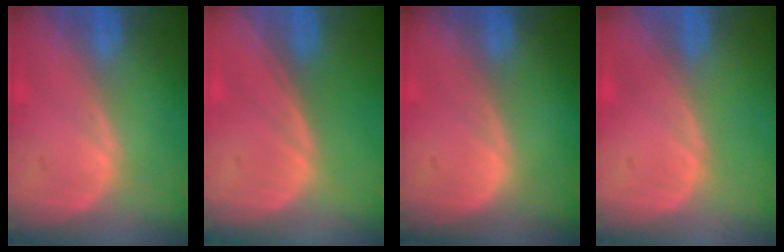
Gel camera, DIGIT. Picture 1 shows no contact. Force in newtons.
{"total": 0.0}
{"total": 0.0}
{"total": 0.0}